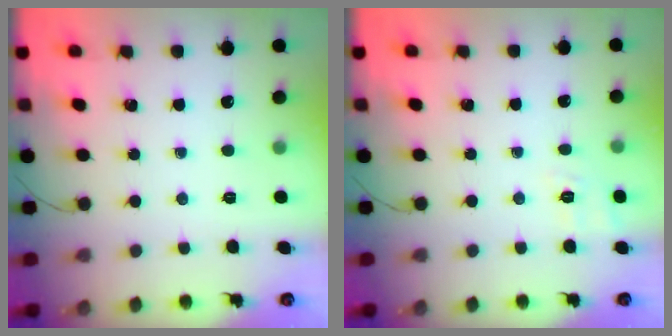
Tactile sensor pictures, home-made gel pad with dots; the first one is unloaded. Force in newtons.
{"total": 2.7, "press": 1.9, "slide": 2.0}